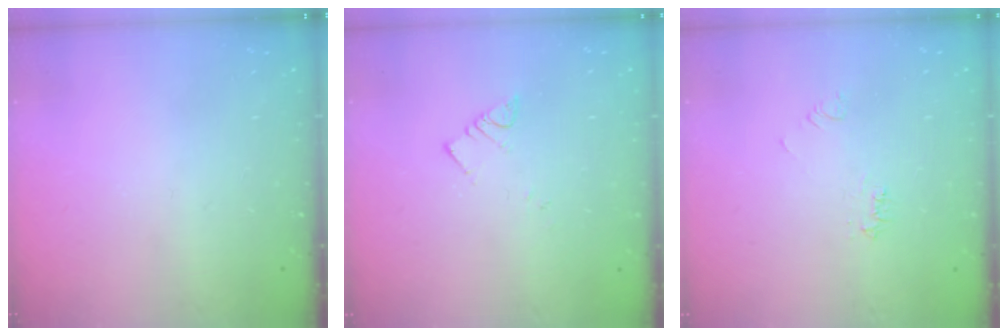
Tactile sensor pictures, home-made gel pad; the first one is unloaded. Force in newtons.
{"total": 3.8, "press": 3.8, "slide": 0.2}
{"total": 4.5, "press": 4.5, "slide": 0.7}